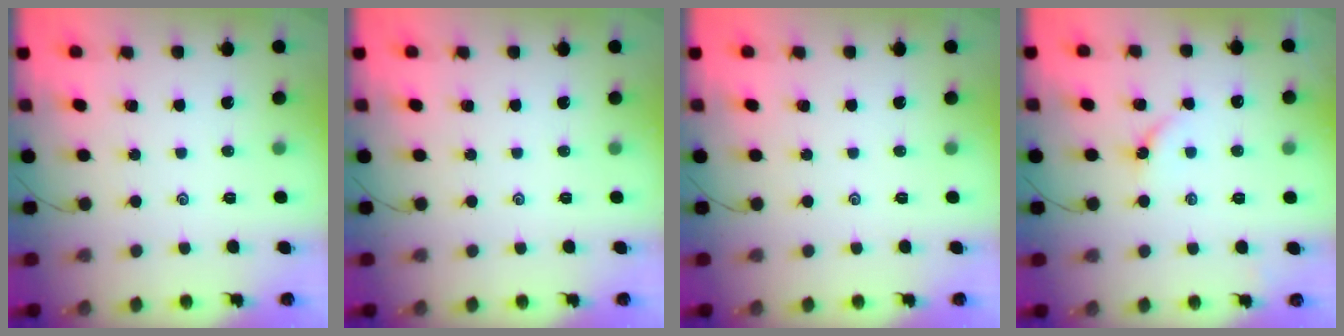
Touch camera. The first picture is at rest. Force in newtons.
{"total": 0.0}
{"total": 0.0}
{"total": 2.7, "press": 2.6, "slide": 0.6}